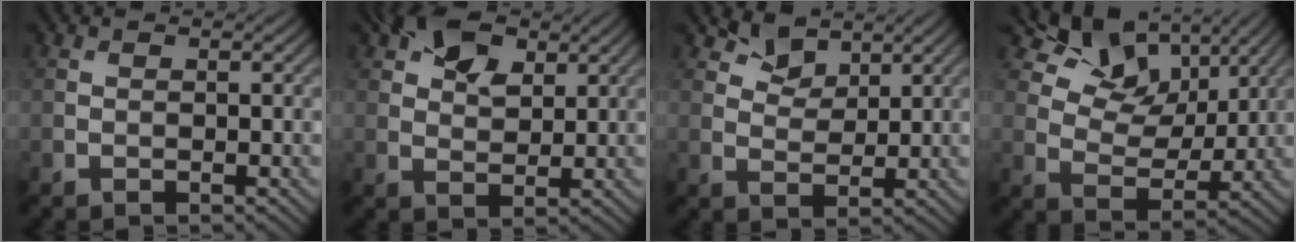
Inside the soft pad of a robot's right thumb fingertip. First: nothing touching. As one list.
[{"total": 6.7, "force": [3.7, 4.0, 3.9], "torque": [-0.075, 0.005, 0.065]}, {"total": 4.0, "force": [3.0, 2.2, 1.6], "torque": [-0.037, -0.005, 0.057]}, {"total": 11.7, "force": [7.3, 6.9, 6.2], "torque": [-0.112, -0.002, 0.118]}]